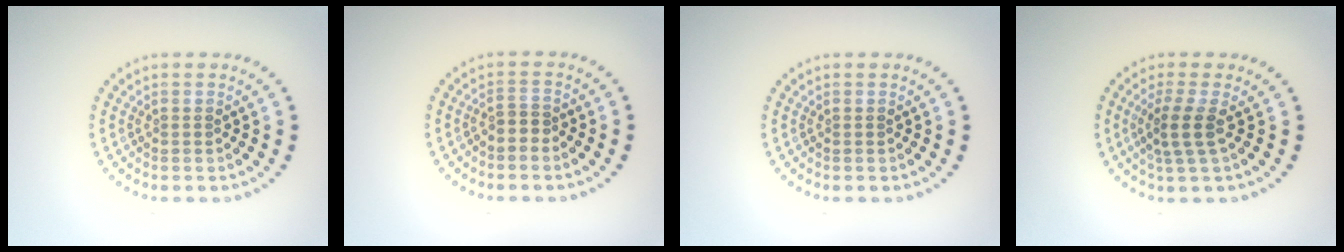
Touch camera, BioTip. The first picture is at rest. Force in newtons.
{"total": 1.4, "press": 1.2, "slide": 0.8}
{"total": 0.0}
{"total": 2.5, "press": 2.0, "slide": 1.6}